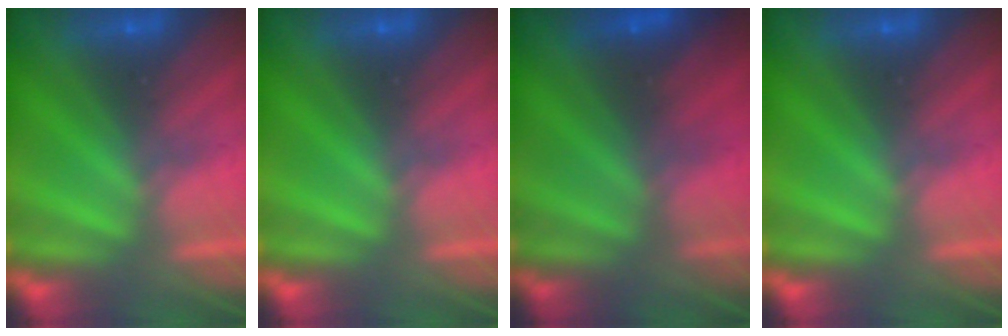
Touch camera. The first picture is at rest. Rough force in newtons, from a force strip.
{"total": 0.0}
{"total": 1.5}
{"total": 0.0}